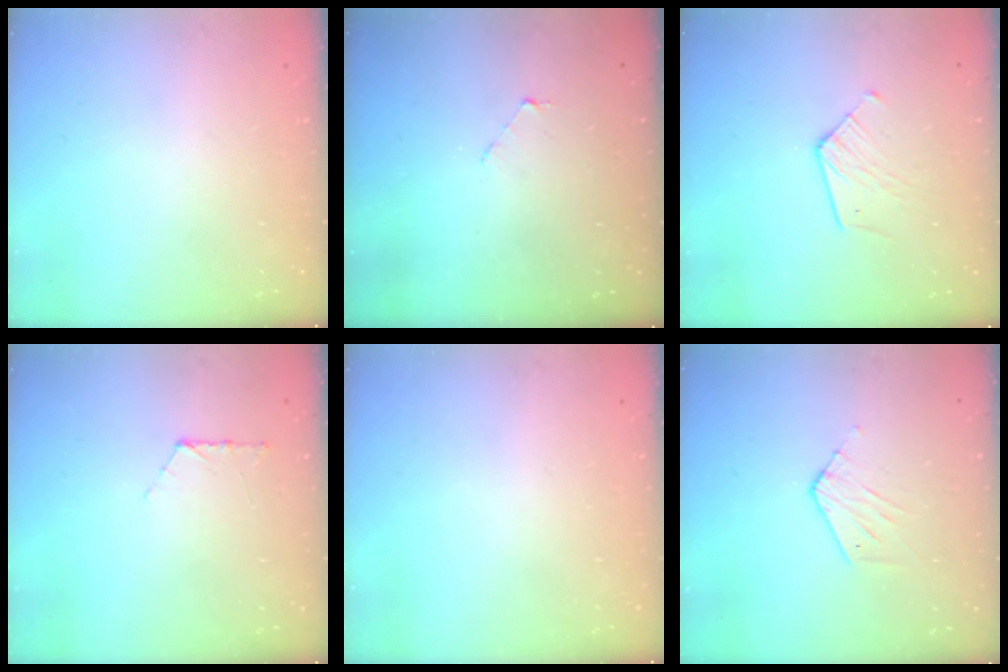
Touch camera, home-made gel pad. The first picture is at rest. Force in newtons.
{"total": 1.6, "press": 1.6, "slide": 0.1}
{"total": 8.0, "press": 8.0, "slide": 0.5}
{"total": 6.8, "press": 6.7, "slide": 0.6}
{"total": 0.0}
{"total": 5.3, "press": 5.3, "slide": 0.3}